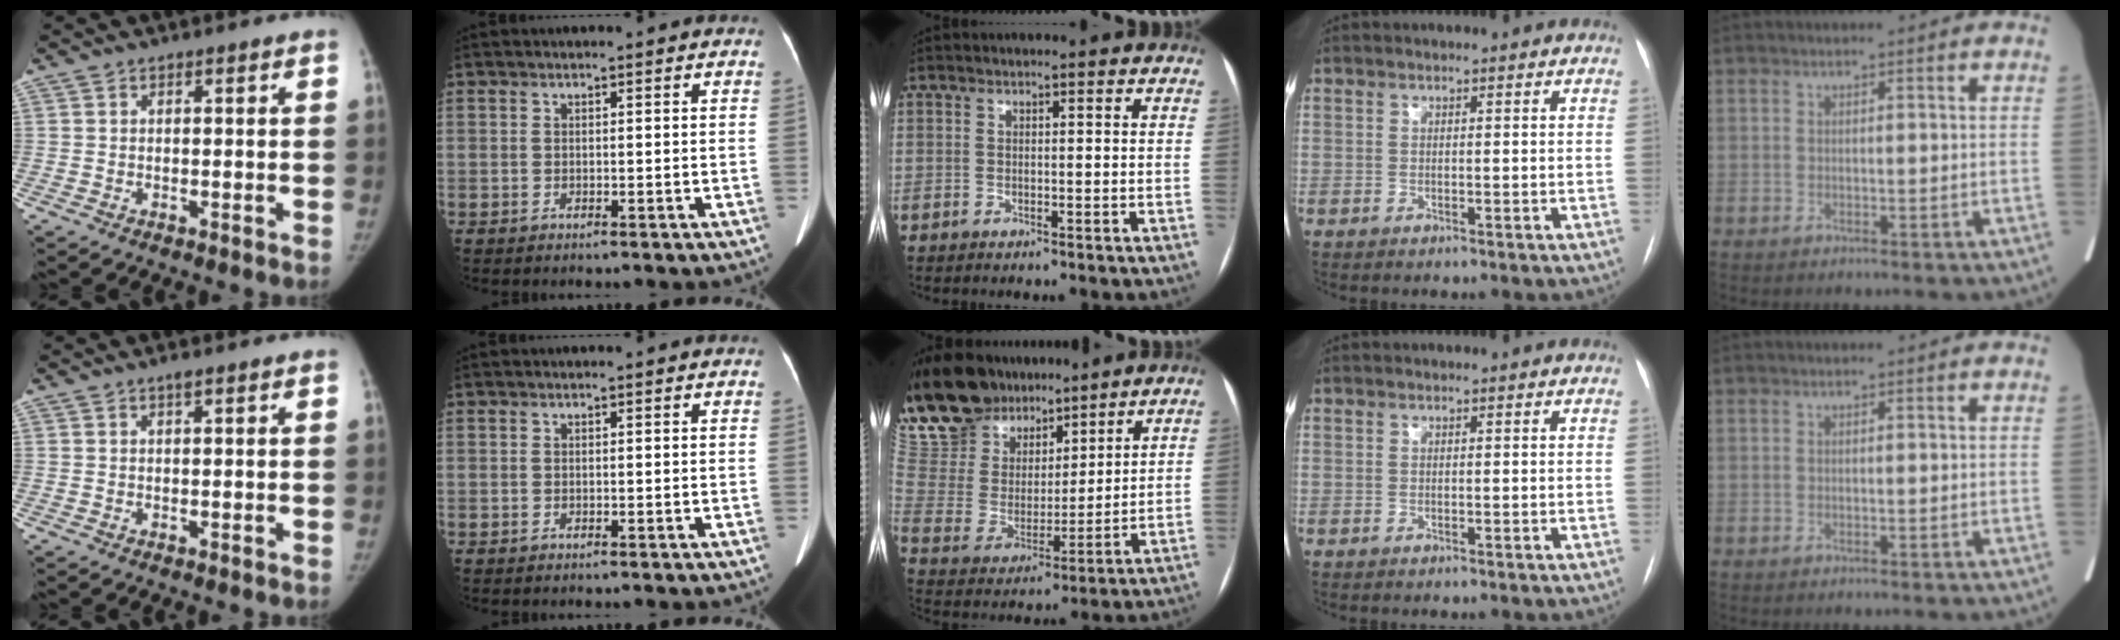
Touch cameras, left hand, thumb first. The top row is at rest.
{"thumb": {"total": 0.9, "force": [0.5, 0.1, 0.7], "torque": [-0.010, 0.003, 0.009]}, "middle": {"total": 16.6, "force": [14.0, 7.2, 5.0], "torque": [-0.102, 0.025, 0.266]}}